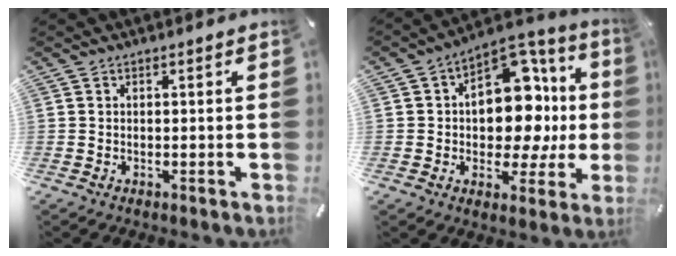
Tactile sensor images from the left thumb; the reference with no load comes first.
{"total": 15.7, "force": [1.2, 11.1, 11.0], "torque": [-0.129, -0.027, 0.021]}